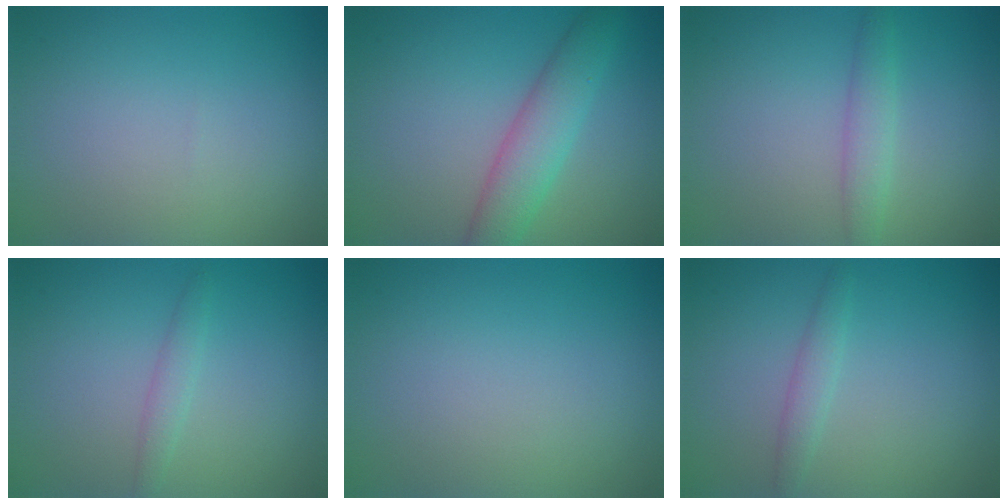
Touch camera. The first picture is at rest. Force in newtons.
{"total": 4.5, "press": 4.5, "slide": 0.2}
{"total": 2.0, "press": 2.0, "slide": 0.2}
{"total": 1.3, "press": 1.3, "slide": 0.1}
{"total": 0.0}
{"total": 1.5, "press": 1.5, "slide": 0.0}